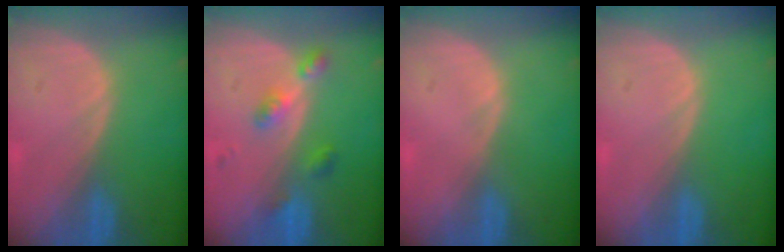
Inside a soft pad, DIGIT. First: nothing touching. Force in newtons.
{"total": 4.8, "press": 4.3, "slide": 2.0}
{"total": 0.0}
{"total": 0.0}